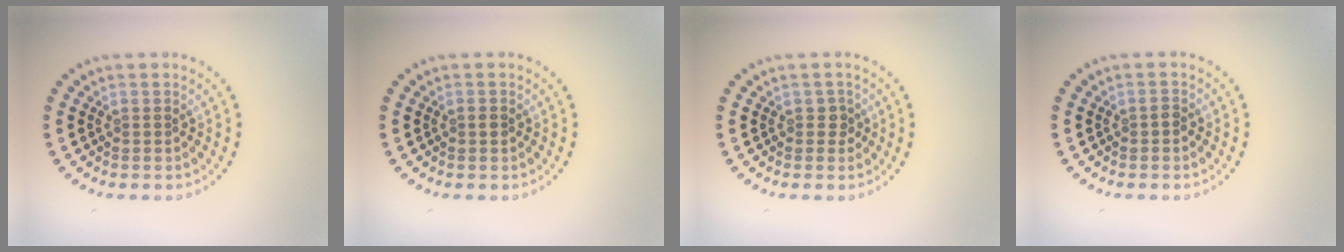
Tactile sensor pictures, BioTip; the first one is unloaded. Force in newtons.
{"total": 0.7, "press": 0.7, "slide": 0.1}
{"total": 1.0, "press": 0.9, "slide": 0.4}
{"total": 0.8, "press": 0.8, "slide": 0.2}